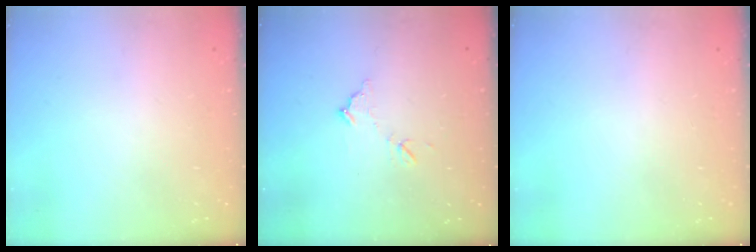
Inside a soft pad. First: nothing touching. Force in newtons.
{"total": 7.8, "press": 7.8, "slide": 0.4}
{"total": 0.0}